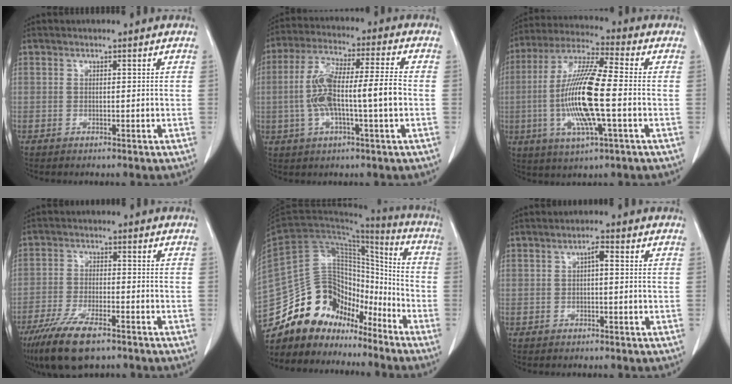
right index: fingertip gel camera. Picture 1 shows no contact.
{"total": 12.3, "force": [-1.4, 1.7, 12.1], "torque": [-0.236, 0.020, -0.027]}
{"total": 15.5, "force": [-2.3, 1.7, 15.2], "torque": [-0.311, -0.008, -0.047]}
{"total": 10.5, "force": [-7.3, 2.8, 7.1], "torque": [-0.133, -0.021, -0.126]}
{"total": 17.3, "force": [-13.6, 8.4, 6.5], "torque": [-0.111, 0.073, -0.236]}
{"total": 1.6, "force": [0.2, 0.4, 1.5], "torque": [-0.026, 0.004, 0.002]}